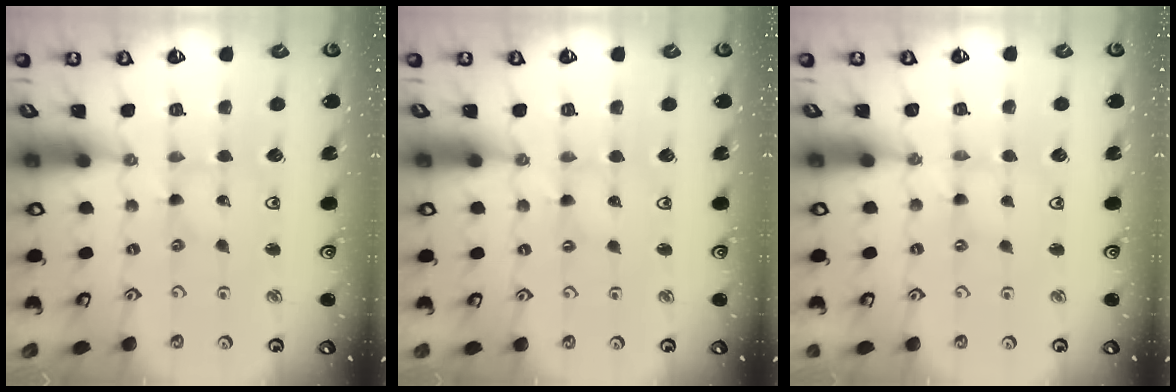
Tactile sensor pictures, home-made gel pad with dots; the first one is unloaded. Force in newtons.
{"total": 0.8, "press": 0.8, "slide": 0.2}
{"total": 0.0}